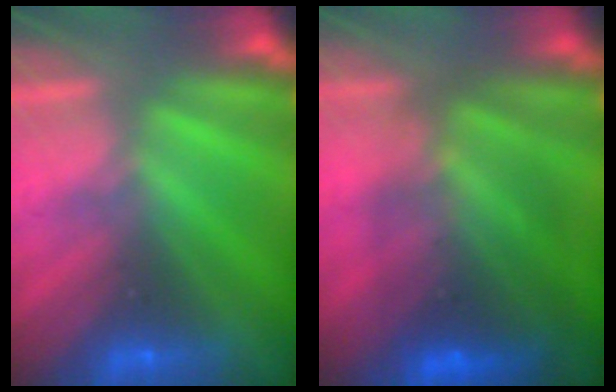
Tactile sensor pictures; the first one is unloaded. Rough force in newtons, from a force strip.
{"total": 6.9}